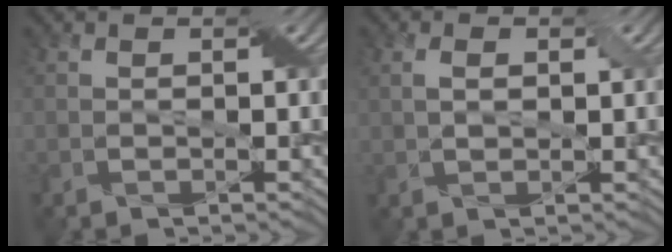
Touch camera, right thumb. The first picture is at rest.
{"total": 2.1, "force": [0.6, 1.1, 1.7], "torque": [-0.034, -0.001, 0.013]}